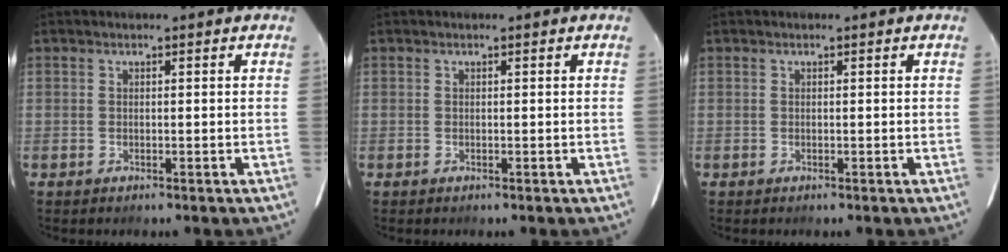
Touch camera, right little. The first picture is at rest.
{"total": 0.0}
{"total": 0.0}